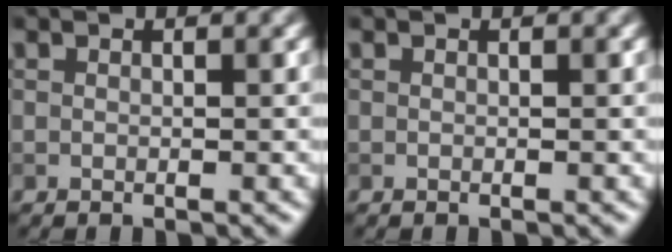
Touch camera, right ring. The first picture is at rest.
{"total": 0.0}